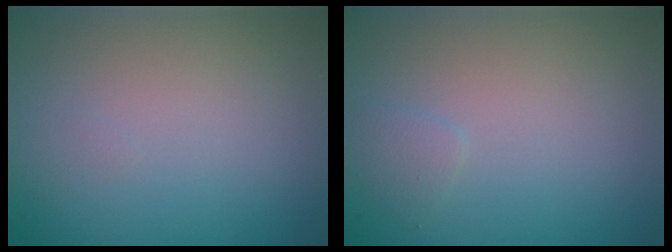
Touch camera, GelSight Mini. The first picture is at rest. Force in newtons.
{"total": 0.7, "press": 0.7, "slide": 0.0}